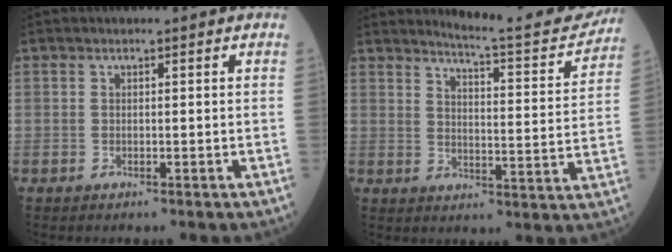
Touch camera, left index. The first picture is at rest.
{"total": 13.7, "force": [13.3, 0.3, 3.2], "torque": [-0.042, -0.059, 0.161]}